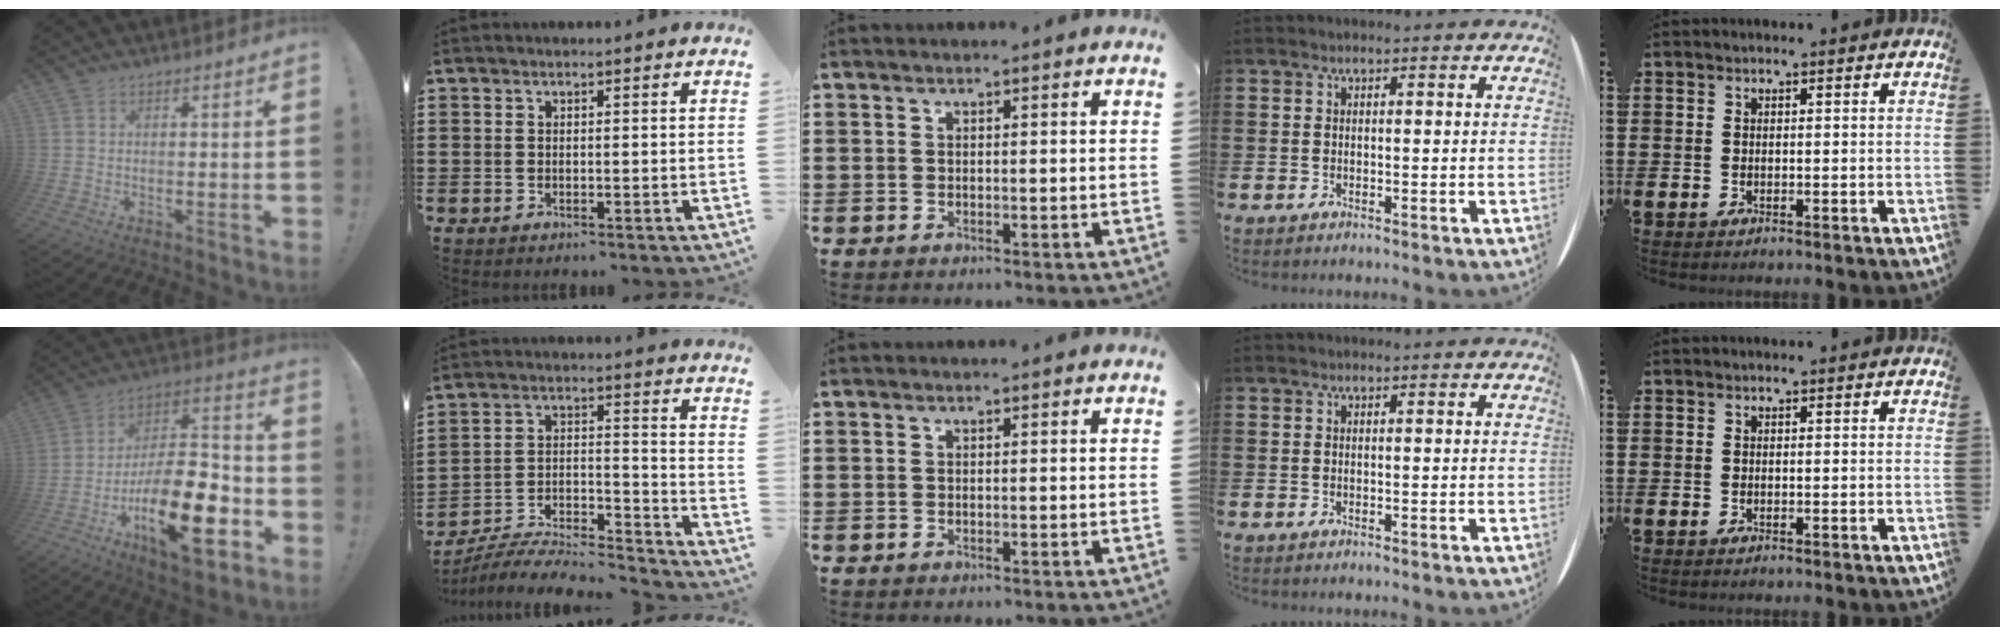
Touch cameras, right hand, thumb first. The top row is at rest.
{"thumb": {"total": 24.2, "force": [-9.7, 9.9, 19.8], "torque": [-0.339, 0.048, -0.152]}, "index": {"total": 6.9, "force": [-6.7, 0.7, 1.8], "torque": [-0.033, 0.001, -0.134]}}